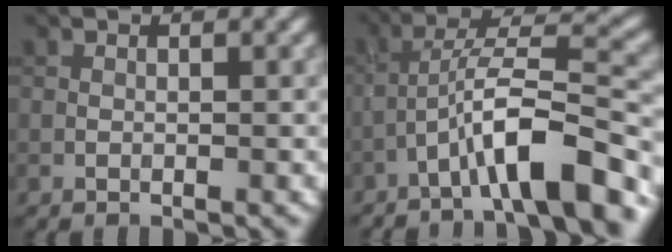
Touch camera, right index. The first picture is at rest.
{"total": 8.2, "force": [-4.8, 1.3, 6.6], "torque": [-0.111, 0.021, -0.081]}